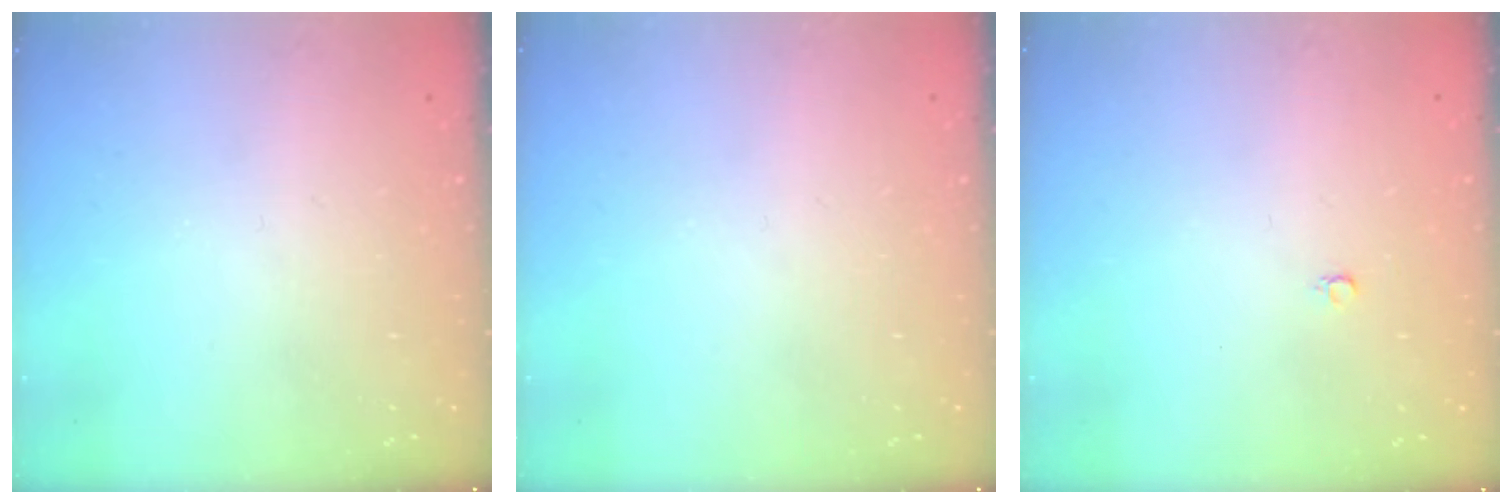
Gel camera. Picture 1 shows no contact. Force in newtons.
{"total": 0.0}
{"total": 2.4, "press": 2.4, "slide": 0.2}